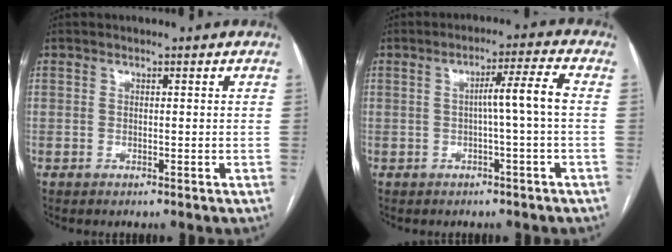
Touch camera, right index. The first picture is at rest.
{"total": 5.5, "force": [-0.3, -1.1, 5.3], "torque": [-0.083, 0.013, -0.003]}